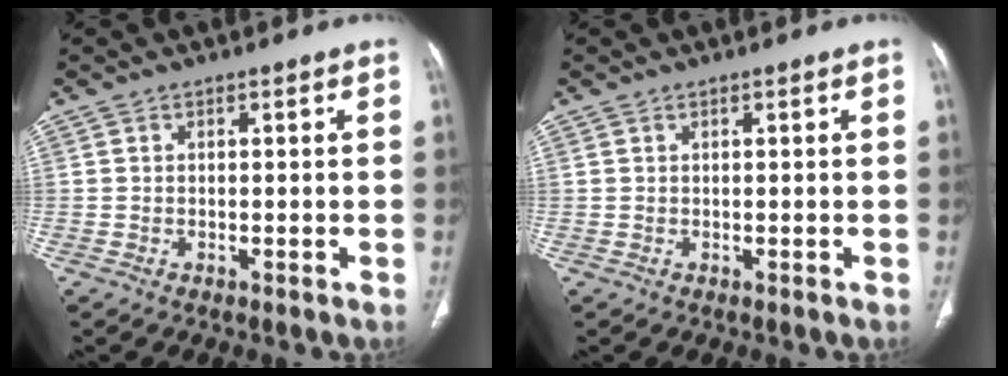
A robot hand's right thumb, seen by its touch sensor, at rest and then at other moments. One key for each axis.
{"total": 0.0}